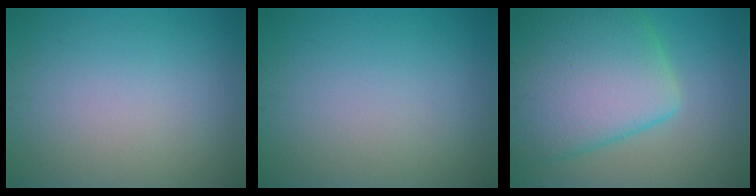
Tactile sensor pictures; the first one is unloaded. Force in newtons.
{"total": 0.0}
{"total": 11.2, "press": 11.2, "slide": 0.4}